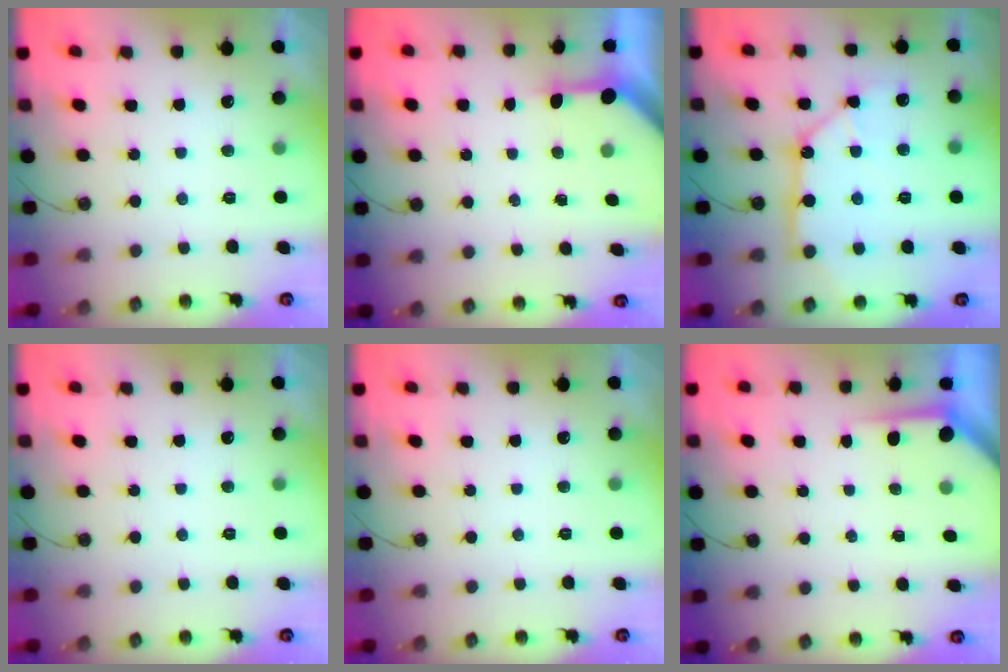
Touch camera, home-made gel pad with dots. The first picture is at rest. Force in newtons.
{"total": 3.3, "press": 3.3, "slide": 0.3}
{"total": 11.1, "press": 11.0, "slide": 1.4}
{"total": 0.0}
{"total": 0.0}
{"total": 3.6, "press": 3.6, "slide": 0.3}